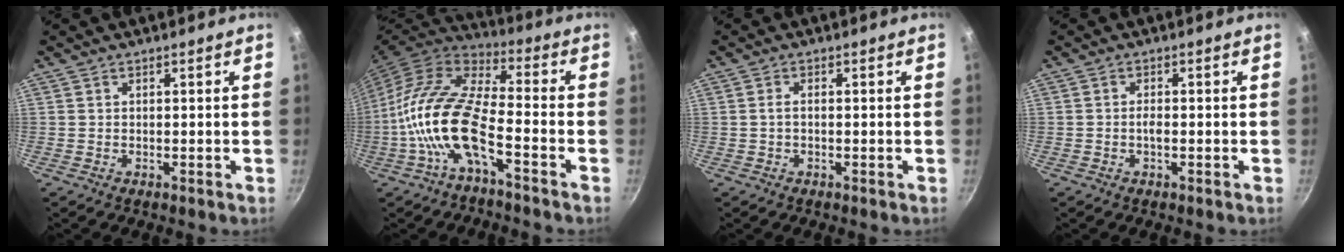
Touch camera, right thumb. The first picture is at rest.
{"total": 15.8, "force": [-5.4, 5.7, 13.7], "torque": [-0.269, 0.043, -0.120]}
{"total": 1.3, "force": [-0.2, 0.6, 1.1], "torque": [-0.030, 0.007, -0.006]}
{"total": 1.4, "force": [-0.4, 0.6, 1.2], "torque": [-0.022, 0.006, -0.009]}